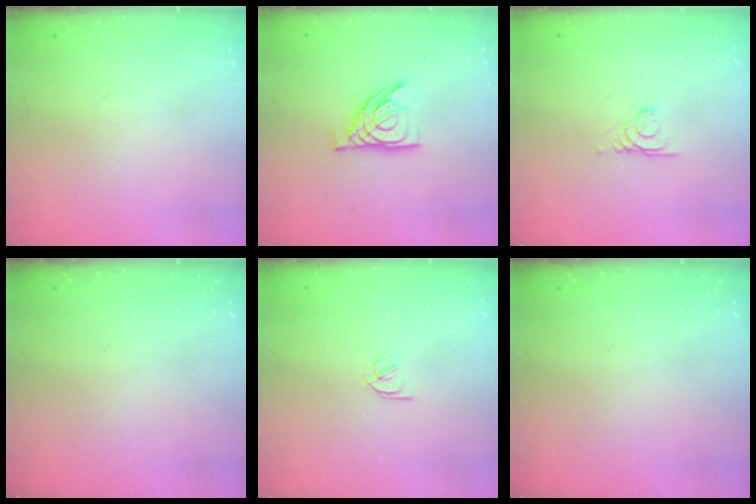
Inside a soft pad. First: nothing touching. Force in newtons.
{"total": 10.7, "press": 10.6, "slide": 1.2}
{"total": 1.7, "press": 1.7, "slide": 0.1}
{"total": 0.0}
{"total": 2.0, "press": 2.0, "slide": 0.3}
{"total": 0.0}